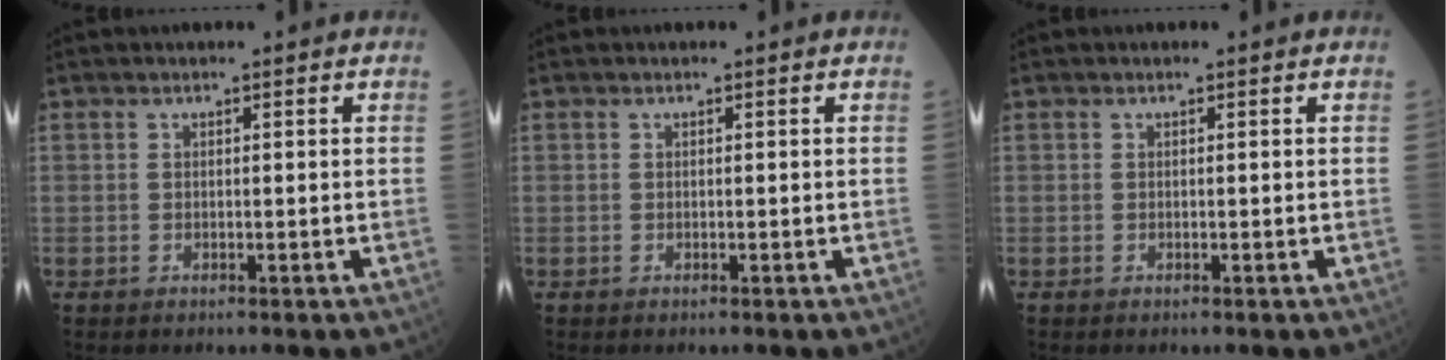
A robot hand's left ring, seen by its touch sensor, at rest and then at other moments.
{"total": 0.0}
{"total": 0.0}